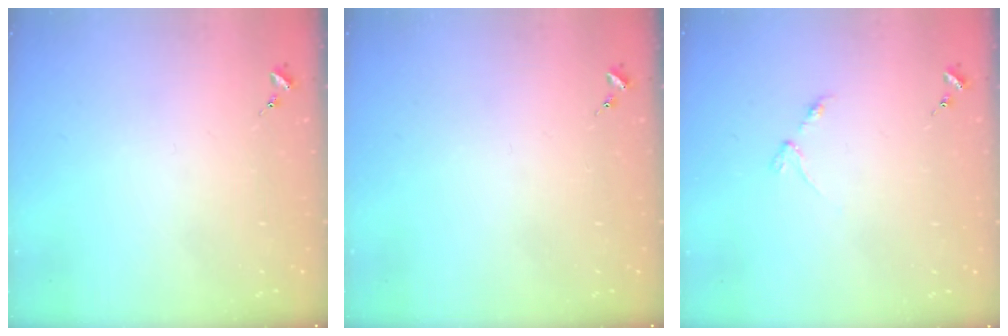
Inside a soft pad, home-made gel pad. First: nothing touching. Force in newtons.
{"total": 0.0}
{"total": 3.2, "press": 3.1, "slide": 0.5}